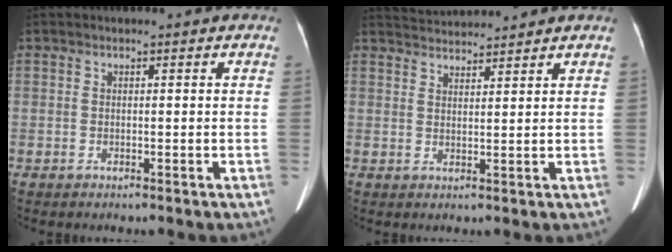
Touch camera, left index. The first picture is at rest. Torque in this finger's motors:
{"motor_torque": [0.09, -0.48, -0.01, 0.04]}